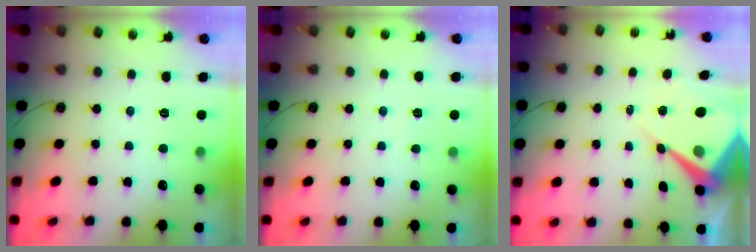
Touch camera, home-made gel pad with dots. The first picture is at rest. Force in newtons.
{"total": 3.9, "press": 3.9, "slide": 0.6}
{"total": 9.9, "press": 9.8, "slide": 0.9}